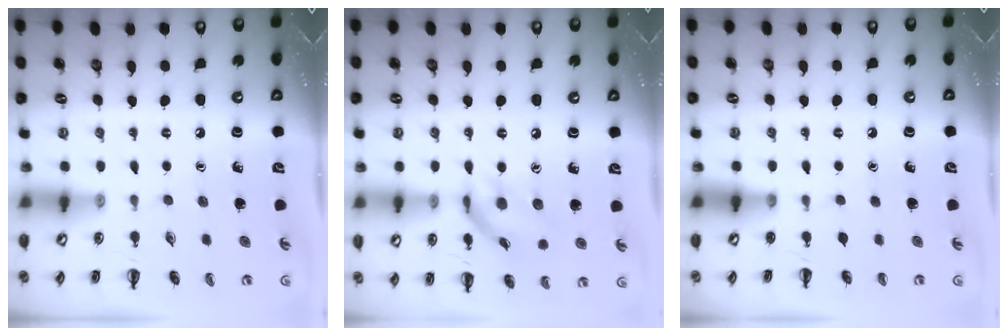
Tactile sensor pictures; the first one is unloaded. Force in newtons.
{"total": 12.6, "press": 12.4, "slide": 1.9}
{"total": 0.0}